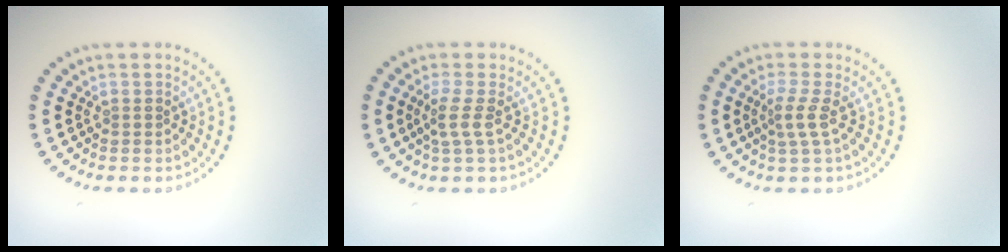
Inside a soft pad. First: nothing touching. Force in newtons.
{"total": 1.8, "press": 1.4, "slide": 1.2}
{"total": 2.0, "press": 1.3, "slide": 1.4}